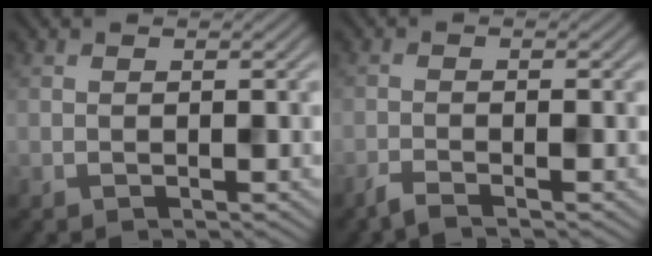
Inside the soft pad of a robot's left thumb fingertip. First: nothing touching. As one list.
[{"total": 1.9, "force": [-1.5, 0.1, 1.2], "torque": [-0.019, -0.002, -0.041]}]